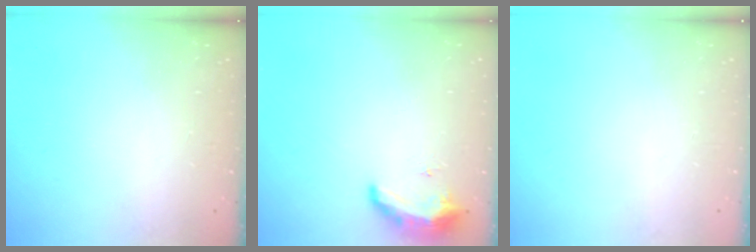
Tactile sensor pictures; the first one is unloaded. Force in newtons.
{"total": 9.2, "press": 8.9, "slide": 2.4}
{"total": 0.0}